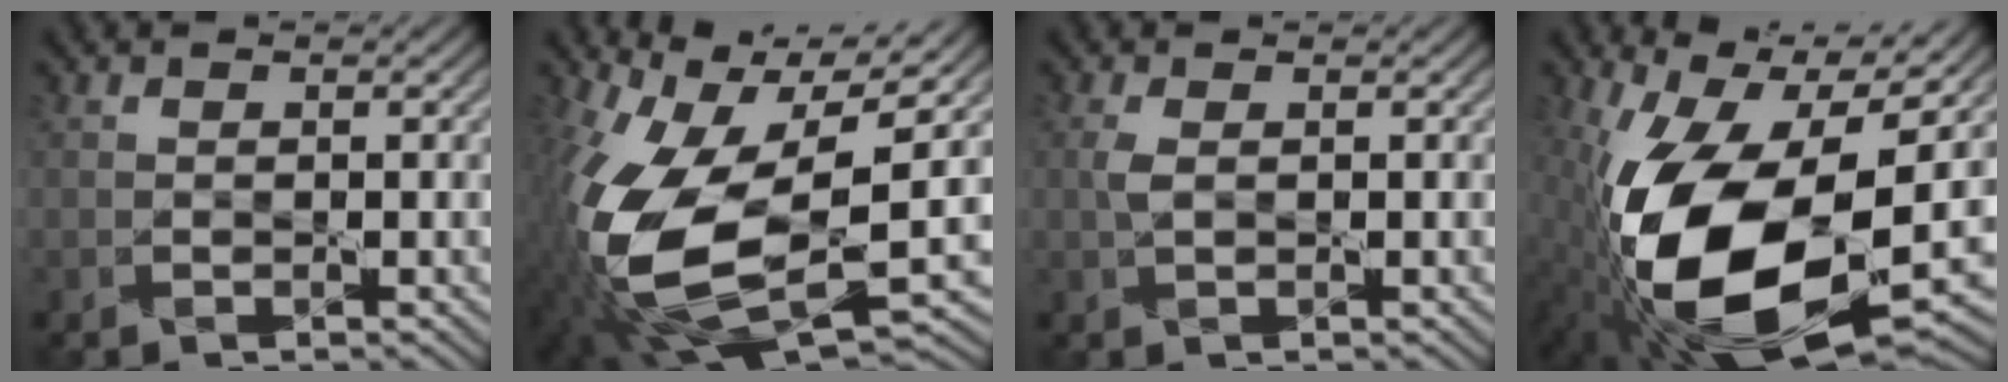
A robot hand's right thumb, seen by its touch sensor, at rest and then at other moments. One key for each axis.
{"total": 17.1, "fx": -1.6, "fy": 9.6, "fz": 14.1, "tx": -0.329, "ty": -0.040, "tz": -0.021}
{"total": 1.6, "fx": 0.2, "fy": 0.6, "fz": 1.5, "tx": -0.042, "ty": 0.004, "tz": 0.004}
{"total": 19.0, "fx": -3.1, "fy": 9.8, "fz": 15.9, "tx": -0.313, "ty": -0.030, "tz": -0.053}